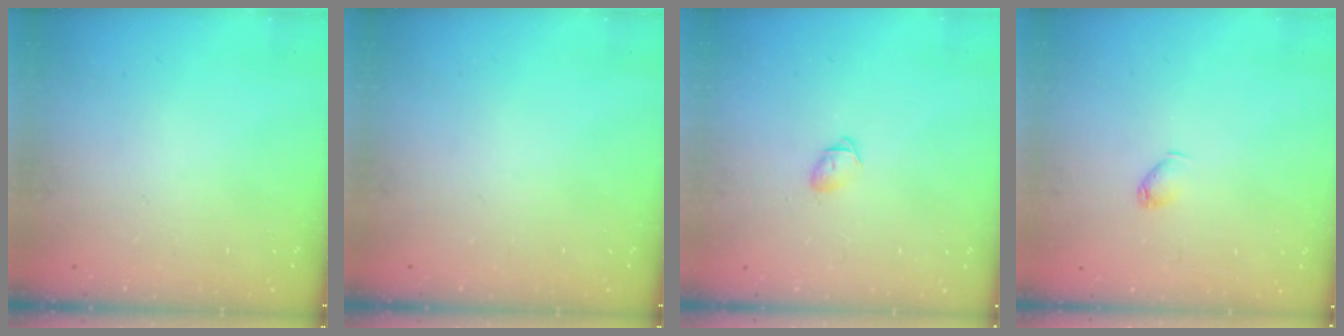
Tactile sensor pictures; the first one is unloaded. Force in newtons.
{"total": 0.0}
{"total": 4.2, "press": 4.0, "slide": 1.0}
{"total": 2.8, "press": 2.8, "slide": 0.4}